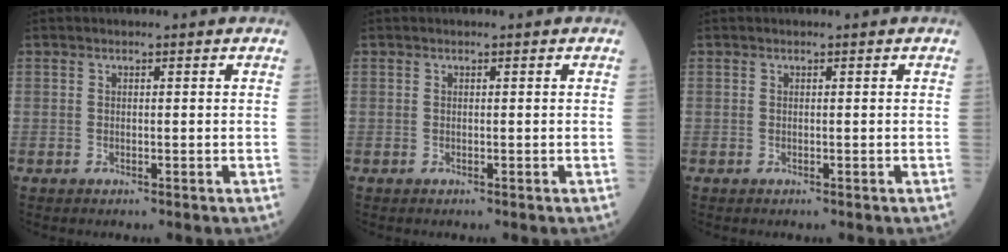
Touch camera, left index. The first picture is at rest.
{"total": 0.0}
{"total": 0.0}